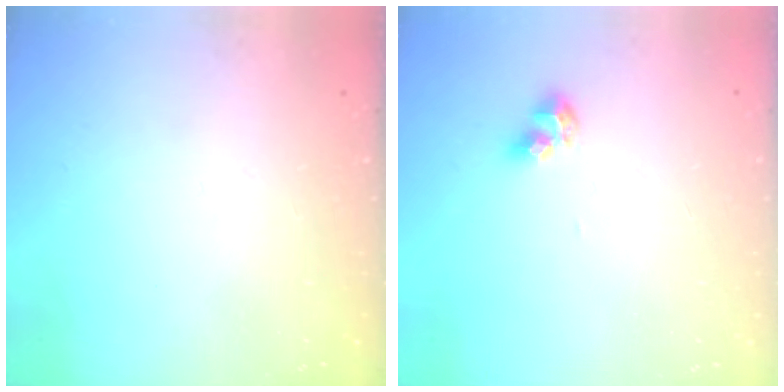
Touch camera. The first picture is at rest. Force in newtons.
{"total": 5.4, "press": 5.3, "slide": 1.1}